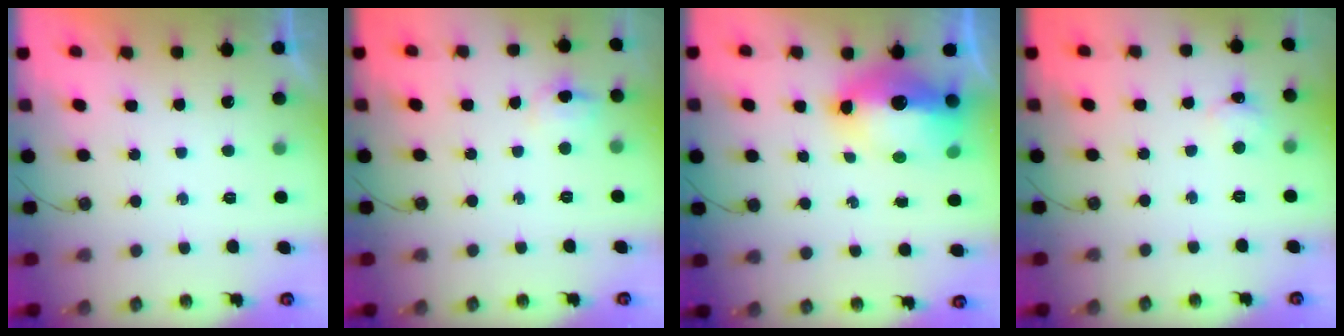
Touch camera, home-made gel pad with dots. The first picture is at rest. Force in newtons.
{"total": 4.8, "press": 4.6, "slide": 1.2}
{"total": 16.2, "press": 15.9, "slide": 3.2}
{"total": 2.2, "press": 2.2, "slide": 0.3}